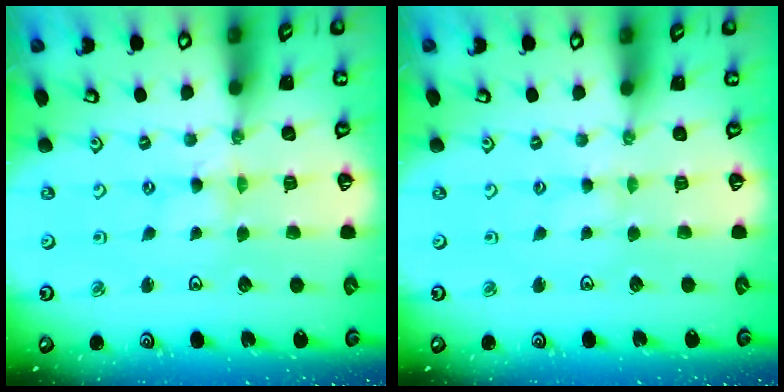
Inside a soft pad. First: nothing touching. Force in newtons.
{"total": 2.0, "press": 1.9, "slide": 0.4}